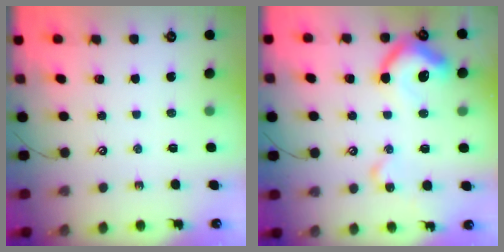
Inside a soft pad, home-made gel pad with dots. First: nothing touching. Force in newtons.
{"total": 12.3, "press": 12.2, "slide": 1.4}